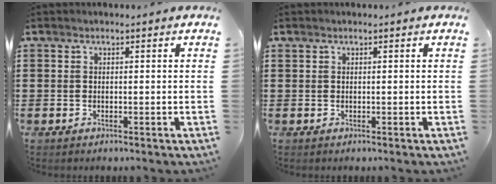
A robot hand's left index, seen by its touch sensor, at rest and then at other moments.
{"total": 0.0}